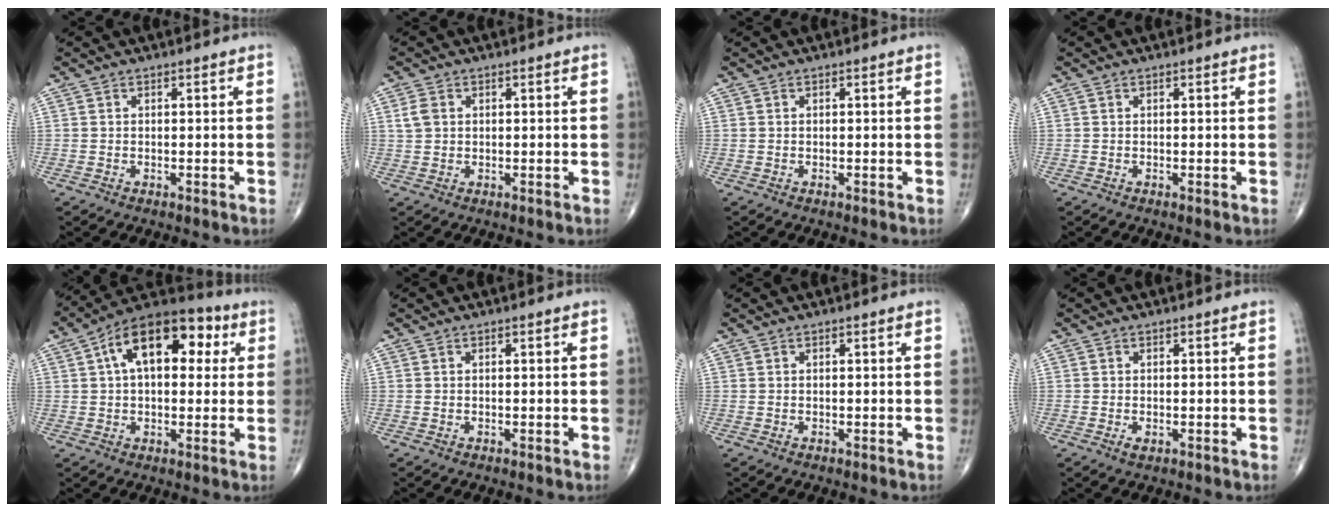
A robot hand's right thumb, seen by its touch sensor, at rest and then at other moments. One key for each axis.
{"total": 2.6, "fx": 0.7, "fy": 2.0, "fz": 1.5, "tx": -0.031, "ty": 0.004, "tz": 0.015}
{"total": 0.0}
{"total": 0.0}
{"total": 16.5, "fx": 4.6, "fy": 9.3, "fz": 12.9, "tx": -0.172, "ty": 0.030, "tz": 0.062}
{"total": 0.0}
{"total": 0.0}
{"total": 1.1, "fx": -0.4, "fy": 0.5, "fz": 0.9, "tx": -0.016, "ty": -0.004, "tz": -0.007}